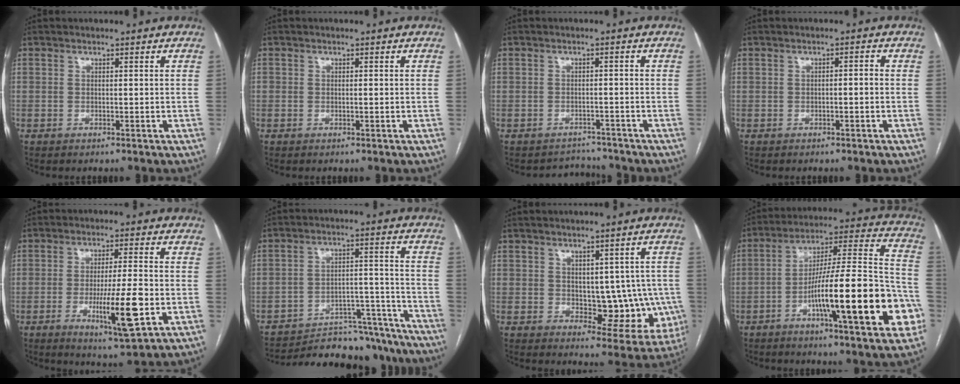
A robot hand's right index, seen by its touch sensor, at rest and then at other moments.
{"total": 0.5, "force": [-0.1, 0.3, 0.4], "torque": [-0.008, 0.003, -0.001]}
{"total": 3.2, "force": [-2.9, 1.1, -1.0], "torque": [0.013, 0.013, -0.041]}
{"total": 1.3, "force": [-0.3, 0.3, 1.2], "torque": [-0.020, 0.004, -0.004]}
{"total": 10.7, "force": [-3.1, 0.8, 10.2], "torque": [-0.170, -0.021, -0.047]}
{"total": 22.7, "force": [-21.3, 5.6, 5.6], "torque": [-0.062, 0.018, -0.295]}
{"total": 9.7, "force": [-0.5, 5.4, 8.0], "torque": [-0.076, 0.010, 0.010]}
{"total": 24.5, "force": [-8.3, 2.6, 22.9], "torque": [-0.298, 0.008, -0.125]}